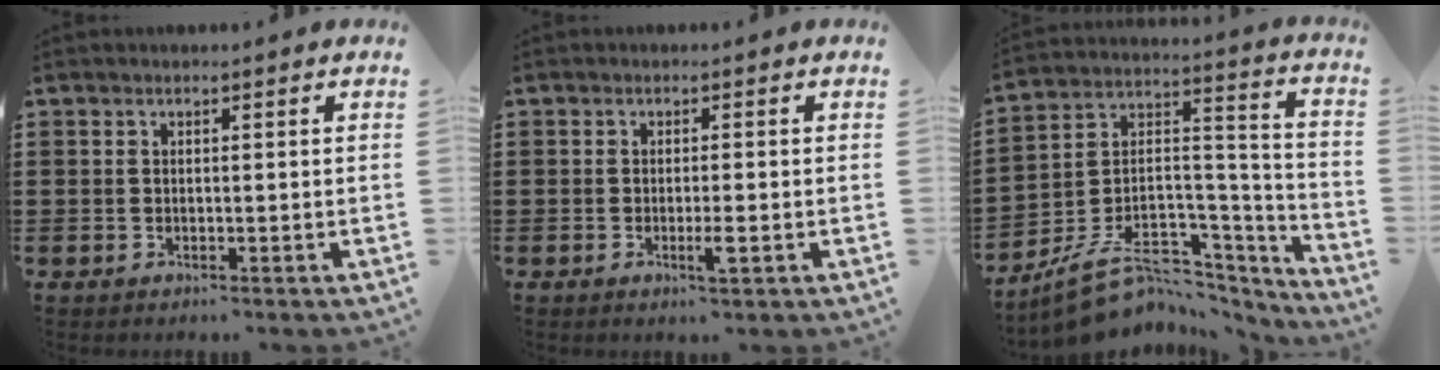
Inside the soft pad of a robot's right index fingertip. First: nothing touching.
{"total": 2.6, "force": [-0.9, 0.2, 2.4], "torque": [-0.049, -0.006, -0.018]}
{"total": 9.1, "force": [-5.8, 6.0, 3.6], "torque": [-0.071, 0.012, -0.098]}